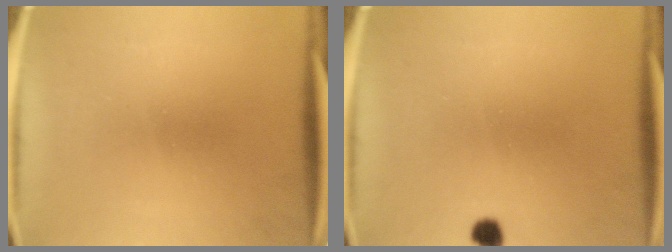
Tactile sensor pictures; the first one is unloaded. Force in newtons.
{"total": 2.0}